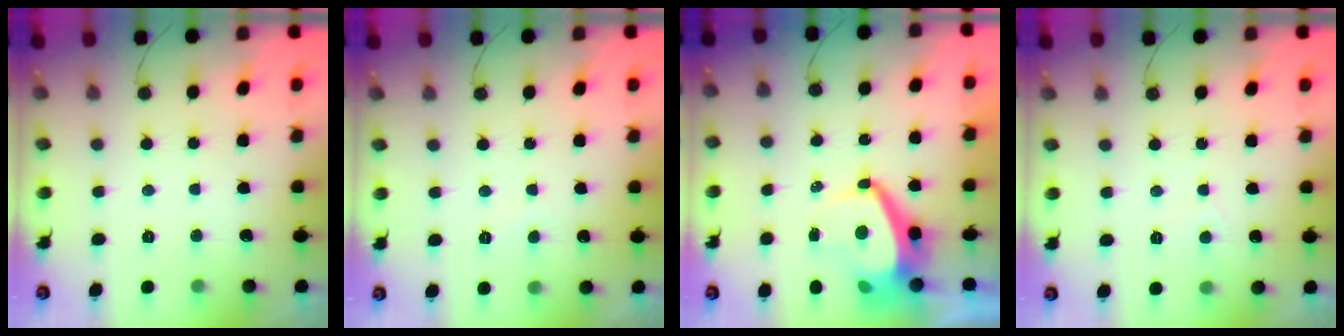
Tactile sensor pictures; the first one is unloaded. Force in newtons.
{"total": 1.6, "press": 1.5, "slide": 0.4}
{"total": 5.5, "press": 5.5, "slide": 0.4}
{"total": 1.0, "press": 1.0, "slide": 0.2}